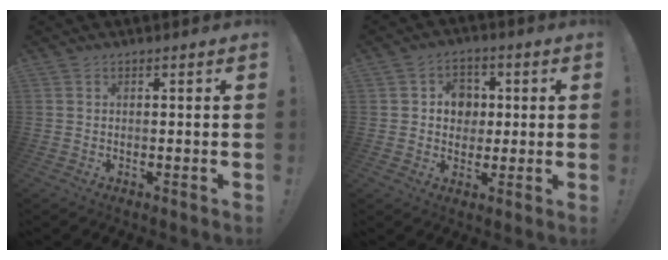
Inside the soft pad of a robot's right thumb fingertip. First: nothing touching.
{"total": 8.0, "force": [1.4, 7.3, 2.9], "torque": [-0.035, -0.007, 0.028]}